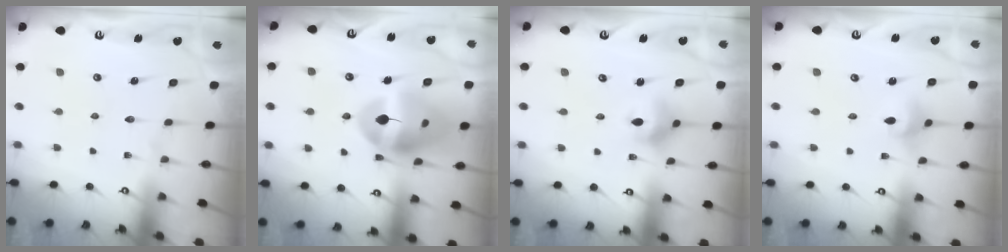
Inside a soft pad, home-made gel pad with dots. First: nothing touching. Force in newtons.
{"total": 16.2, "press": 16.0, "slide": 2.2}
{"total": 7.5, "press": 7.0, "slide": 2.6}
{"total": 3.6, "press": 3.6, "slide": 0.7}